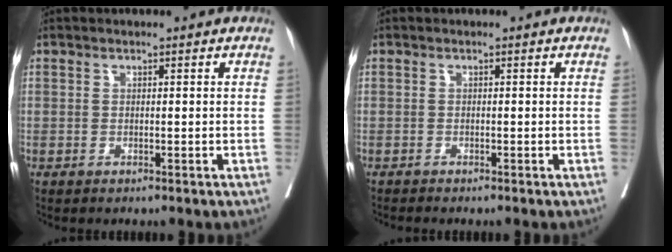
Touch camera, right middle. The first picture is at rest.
{"total": 0.7, "force": [-0.6, -0.3, -0.1], "torque": [0.002, -0.002, -0.014]}